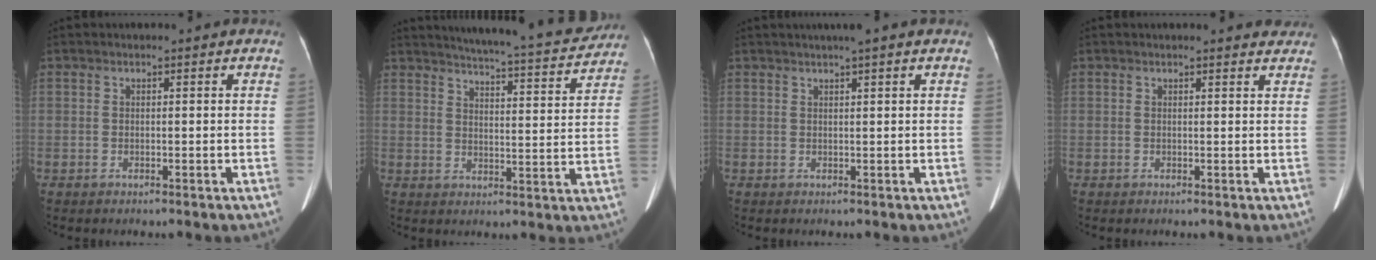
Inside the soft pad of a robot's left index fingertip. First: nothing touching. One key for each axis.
{"total": 16.9, "fx": 15.7, "fy": 1.4, "fz": 6.1, "tx": -0.093, "ty": -0.024, "tz": 0.196}
{"total": 2.8, "fx": 2.1, "fy": -0.3, "fz": 1.8, "tx": -0.025, "ty": 0.017, "tz": 0.033}
{"total": 4.7, "fx": 4.5, "fy": 1.0, "fz": 1.0, "tx": -0.007, "ty": 0.000, "tz": 0.033}